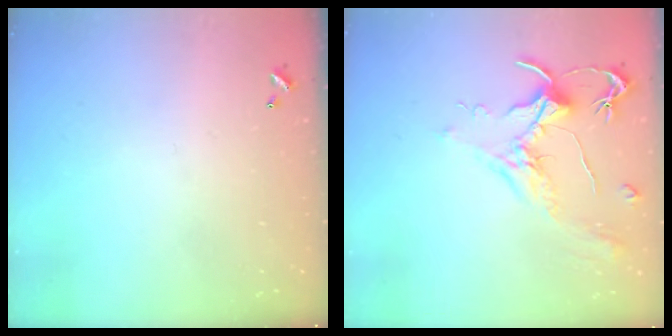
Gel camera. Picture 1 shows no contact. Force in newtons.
{"total": 2.0, "press": 1.8, "slide": 0.8}